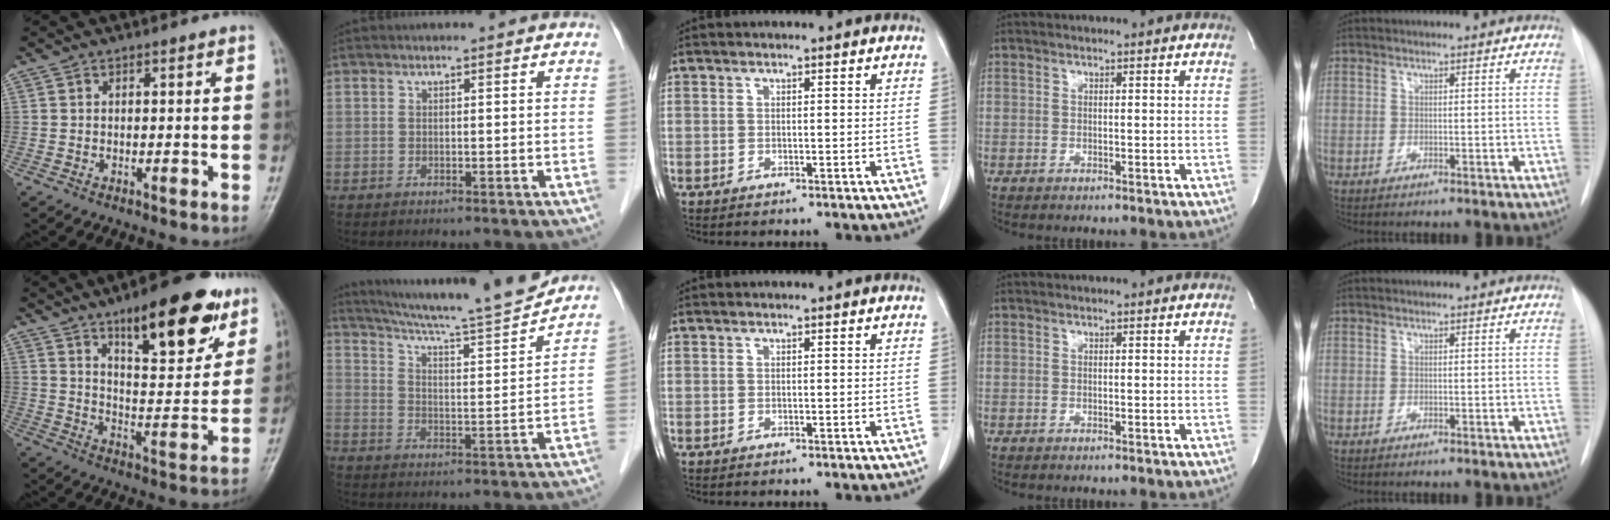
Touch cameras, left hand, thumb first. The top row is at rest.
{"thumb": {"total": 20.0, "force": [11.9, 7.1, 14.4], "torque": [-0.159, -0.059, 0.183]}, "index": {"total": 15.8, "force": [14.7, -1.0, 5.6], "torque": [-0.100, -0.021, 0.219]}}